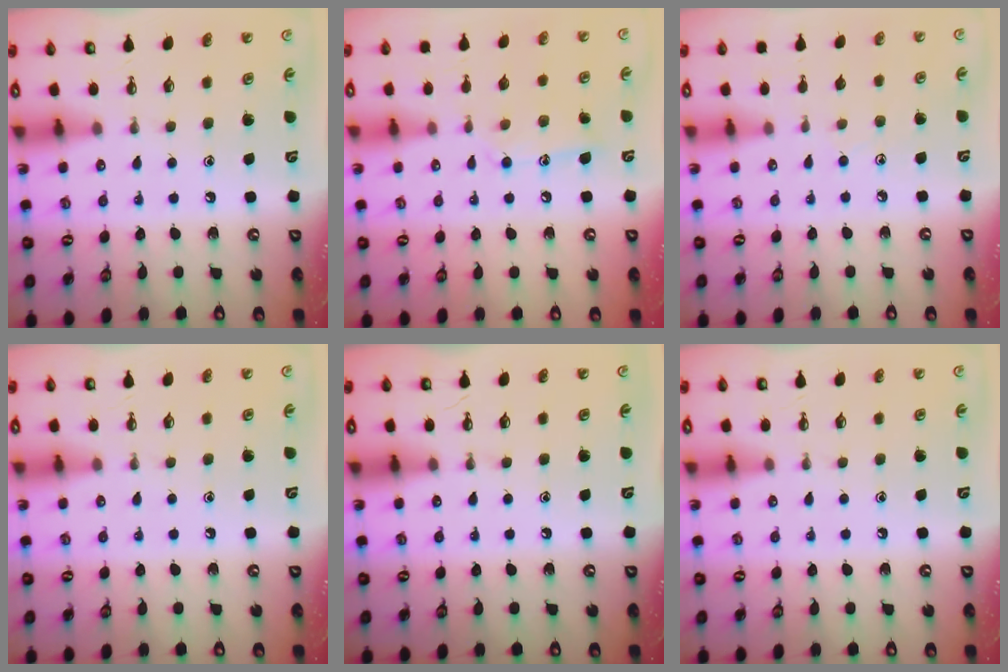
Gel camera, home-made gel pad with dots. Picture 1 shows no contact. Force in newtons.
{"total": 10.0, "press": 10.0, "slide": 0.7}
{"total": 4.2, "press": 4.1, "slide": 0.4}
{"total": 0.0}
{"total": 0.0}
{"total": 0.0}